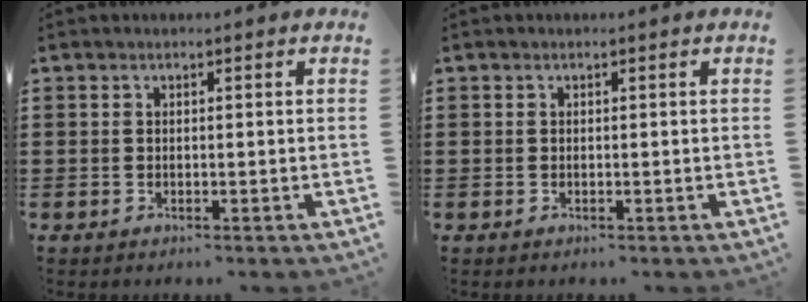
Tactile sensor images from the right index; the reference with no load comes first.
{"total": 0.0}